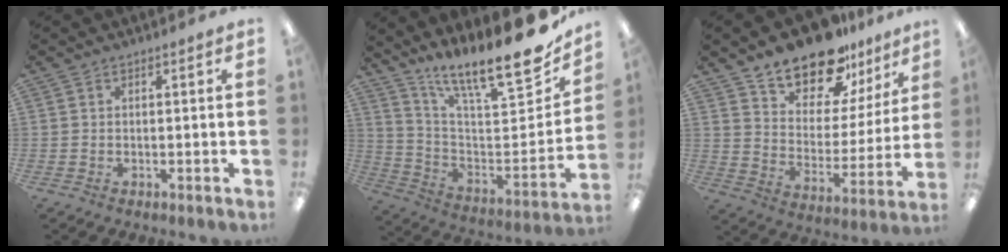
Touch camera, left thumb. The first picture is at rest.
{"total": 19.3, "force": [15.6, 3.0, 11.0], "torque": [-0.151, -0.134, 0.248]}
{"total": 17.1, "force": [14.4, 7.2, 5.7], "torque": [-0.096, -0.116, 0.256]}